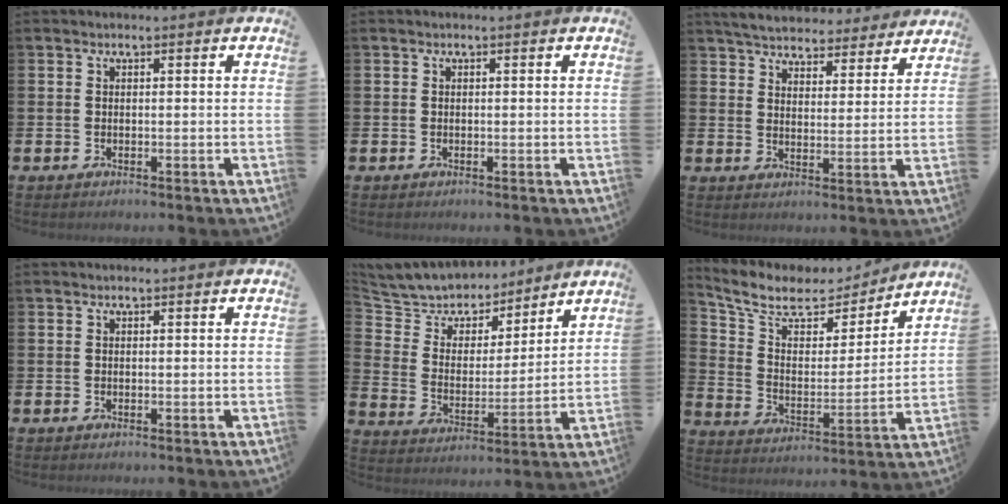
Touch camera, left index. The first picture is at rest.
{"total": 0.0}
{"total": 5.2, "force": [5.1, 1.0, 0.4], "torque": [-0.038, -0.031, 0.089]}
{"total": 0.0}
{"total": 8.0, "force": [7.5, 2.9, 0.4], "torque": [-0.066, -0.056, 0.136]}
{"total": 8.4, "force": [7.1, 3.6, 2.5], "torque": [-0.099, -0.045, 0.124]}